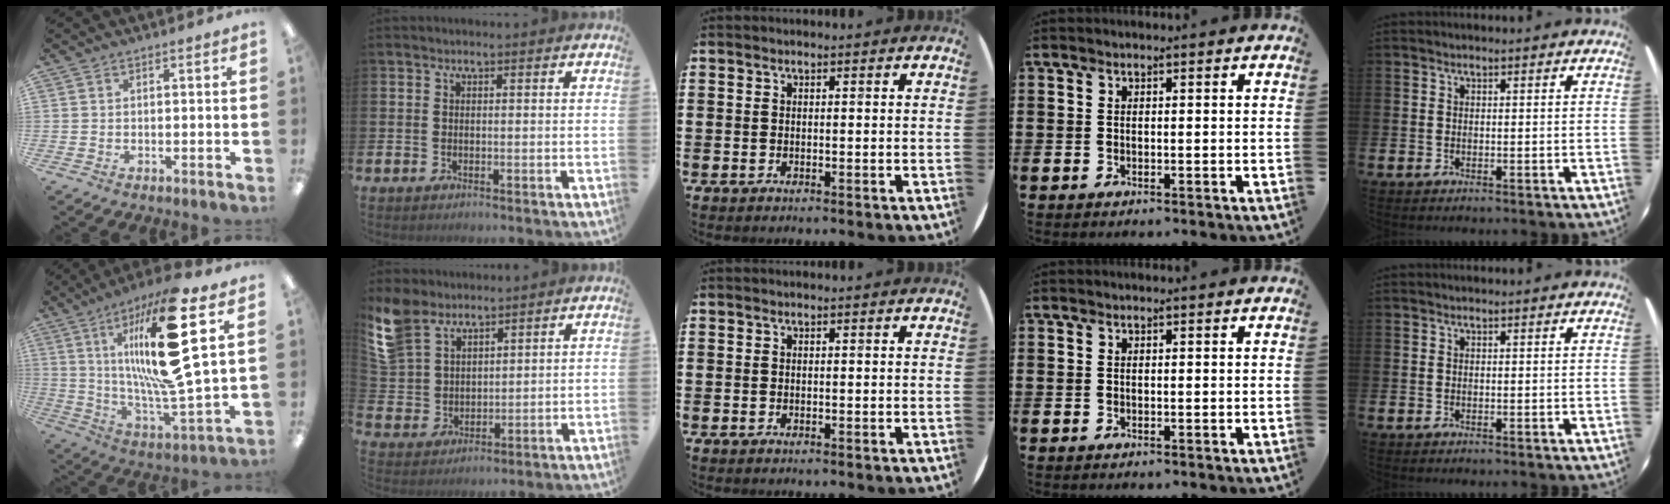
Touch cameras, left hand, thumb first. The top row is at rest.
{"thumb": {"total": 25.3, "force": [8.9, 5.9, 22.9], "torque": [-0.416, -0.042, 0.129]}, "index": {"total": 8.3, "force": [7.0, 4.0, 1.9], "torque": [-0.069, -0.023, 0.134]}}